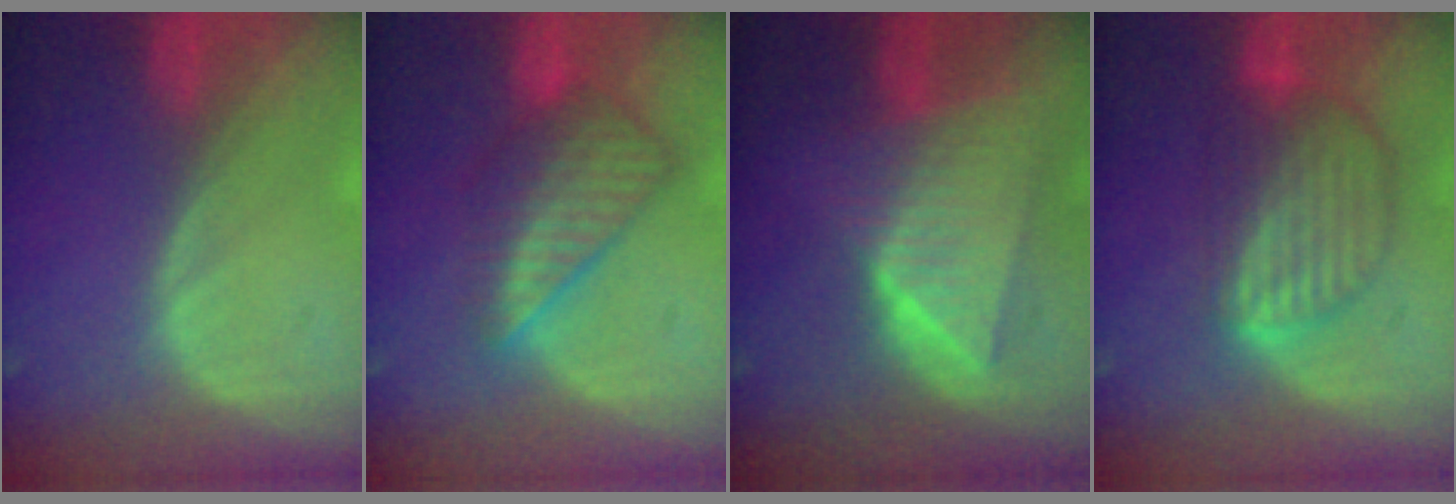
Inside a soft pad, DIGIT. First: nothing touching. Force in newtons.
{"total": 8.1, "press": 7.2, "slide": 3.8}
{"total": 9.1, "press": 8.1, "slide": 4.1}
{"total": 8.5, "press": 7.6, "slide": 3.9}